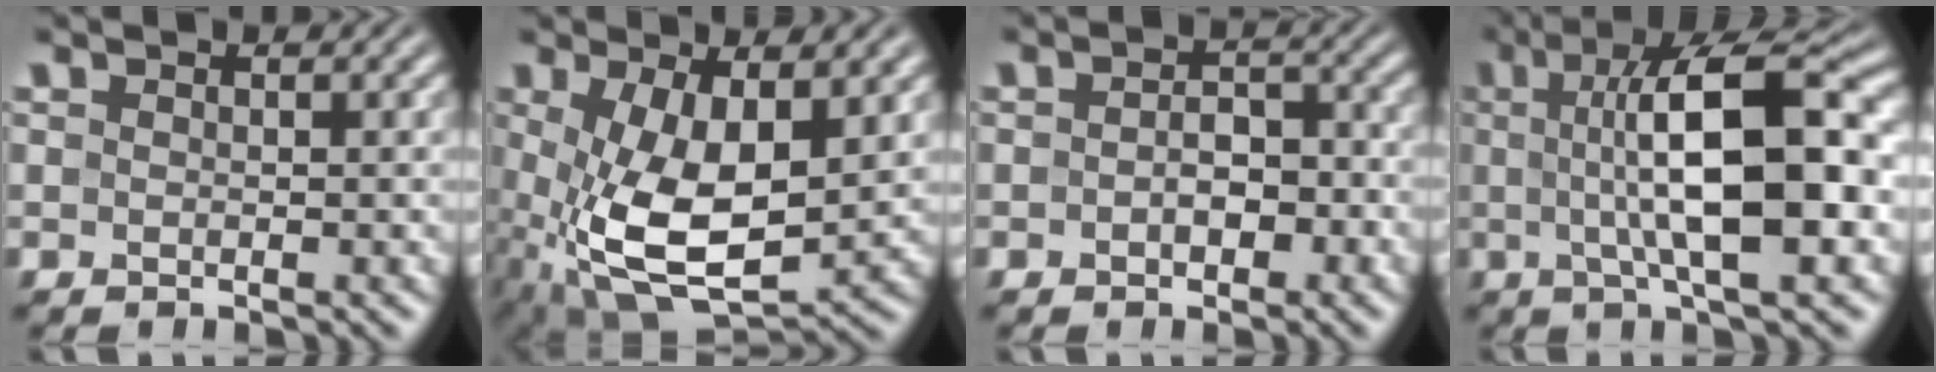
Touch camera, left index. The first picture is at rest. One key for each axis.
{"total": 9.9, "fx": -0.3, "fy": 5.2, "fz": 8.5, "tx": -0.185, "ty": -0.020, "tz": 0.006}
{"total": 2.8, "fx": -0.7, "fy": 1.7, "fz": 2.0, "tx": -0.034, "ty": 0.001, "tz": -0.014}
{"total": 11.4, "fx": 0.8, "fy": 3.3, "fz": 10.9, "tx": -0.155, "ty": 0.015, "tz": 0.005}